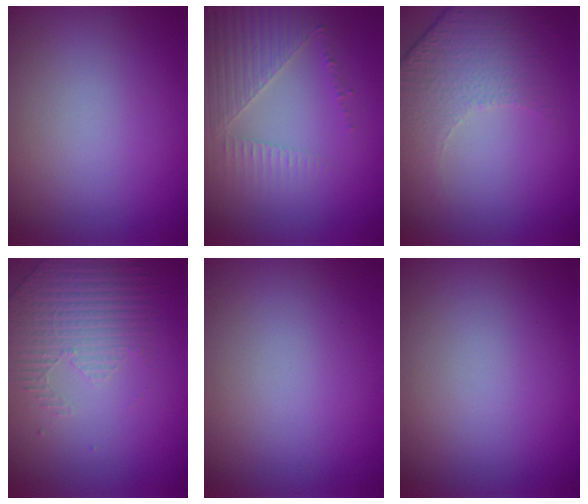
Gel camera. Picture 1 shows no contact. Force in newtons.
{"total": 3.6, "press": 3.2, "slide": 1.7}
{"total": 4.8, "press": 3.2, "slide": 3.5}
{"total": 2.1, "press": 1.8, "slide": 1.0}
{"total": 0.0}
{"total": 0.0}